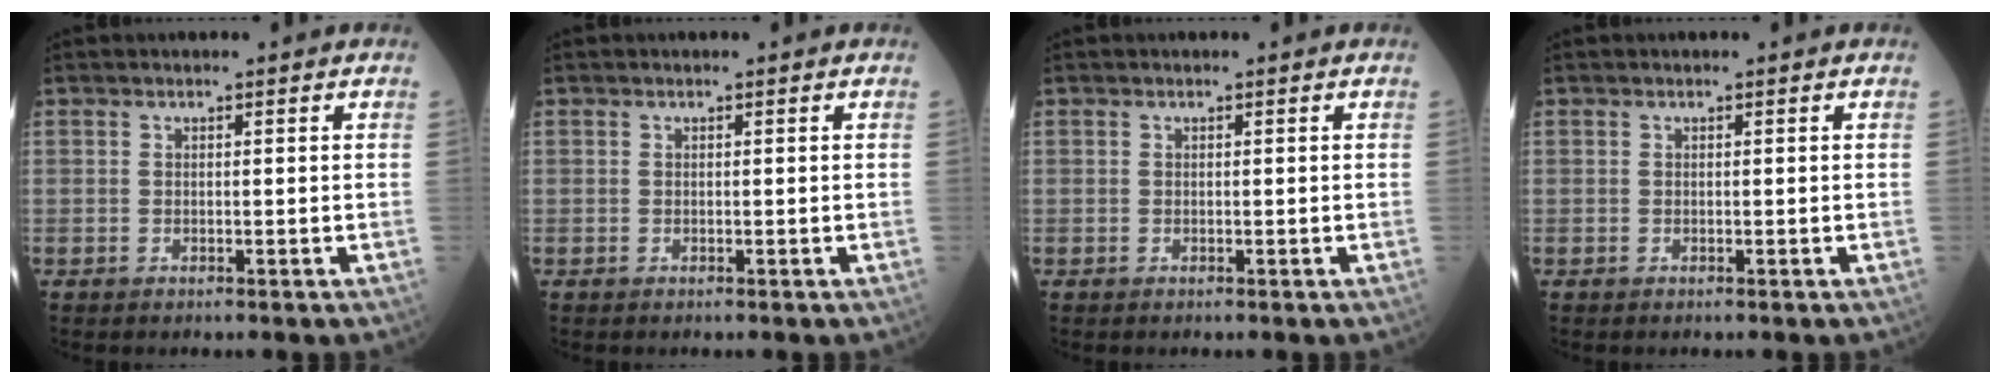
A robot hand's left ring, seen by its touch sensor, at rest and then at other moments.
{"total": 0.0}
{"total": 0.0}
{"total": 0.0}